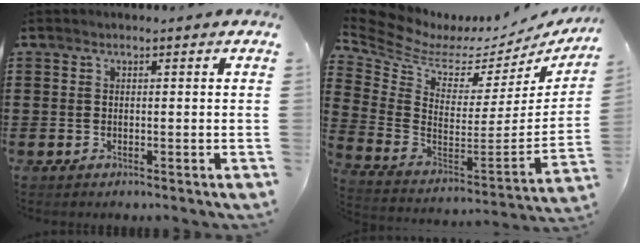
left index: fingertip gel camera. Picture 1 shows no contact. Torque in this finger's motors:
{"motor_torque": [2.14, 0.00, 0.10, -0.01]}